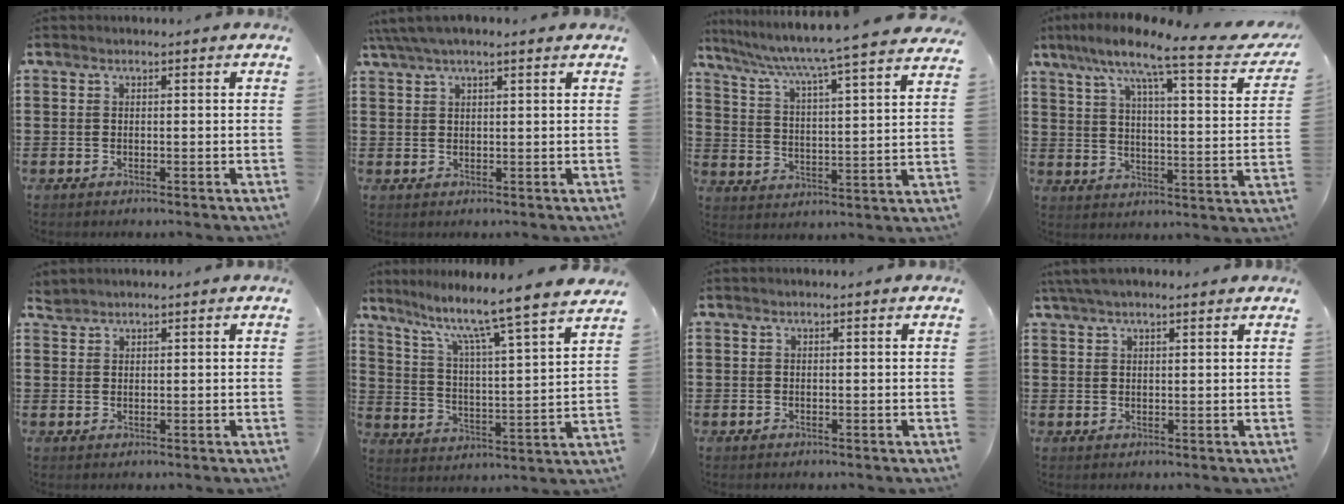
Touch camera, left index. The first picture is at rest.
{"total": 3.1, "force": [2.2, 1.0, 1.9], "torque": [-0.044, 0.007, 0.042]}
{"total": 5.5, "force": [4.8, -1.2, 2.5], "torque": [-0.069, -0.052, 0.070]}
{"total": 9.7, "force": [7.3, 0.5, 6.4], "torque": [-0.130, -0.052, 0.107]}
{"total": 1.4, "force": [1.3, 0.2, 0.1], "torque": [-0.005, -0.001, 0.027]}
{"total": 8.0, "force": [6.7, -1.0, 4.3], "torque": [-0.103, -0.062, 0.100]}
{"total": 0.0}
{"total": 2.8, "force": [2.3, 0.9, 1.4], "torque": [-0.032, 0.004, 0.045]}